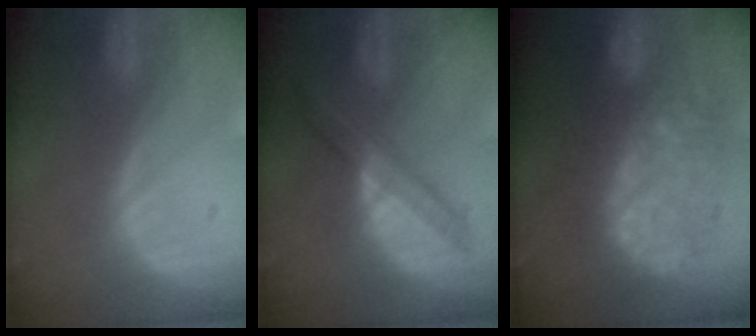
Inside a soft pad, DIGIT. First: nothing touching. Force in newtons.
{"total": 7.2, "press": 6.1, "slide": 3.8}
{"total": 12.0, "press": 11.9, "slide": 1.3}